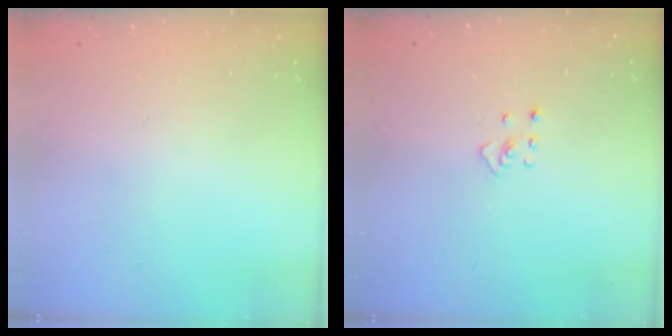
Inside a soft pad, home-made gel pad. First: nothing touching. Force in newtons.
{"total": 2.4, "press": 2.3, "slide": 0.4}